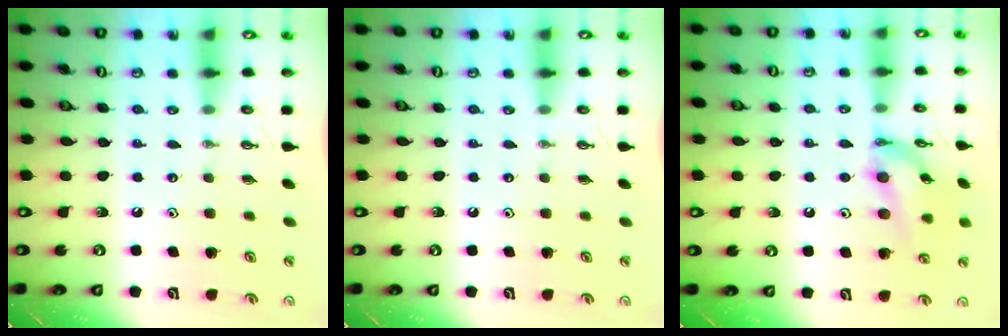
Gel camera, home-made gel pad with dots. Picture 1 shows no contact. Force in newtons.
{"total": 0.0}
{"total": 13.1, "press": 13.0, "slide": 1.2}